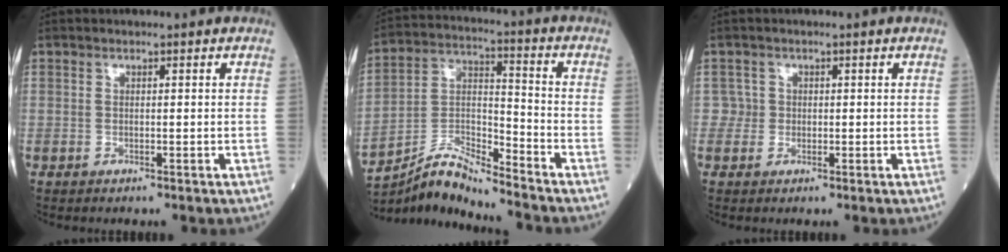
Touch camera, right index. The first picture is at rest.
{"total": 9.4, "force": [-9.1, -0.9, 2.2], "torque": [-0.053, 0.020, -0.168]}
{"total": 1.5, "force": [0.1, 1.5, -0.4], "torque": [0.017, 0.007, -0.001]}